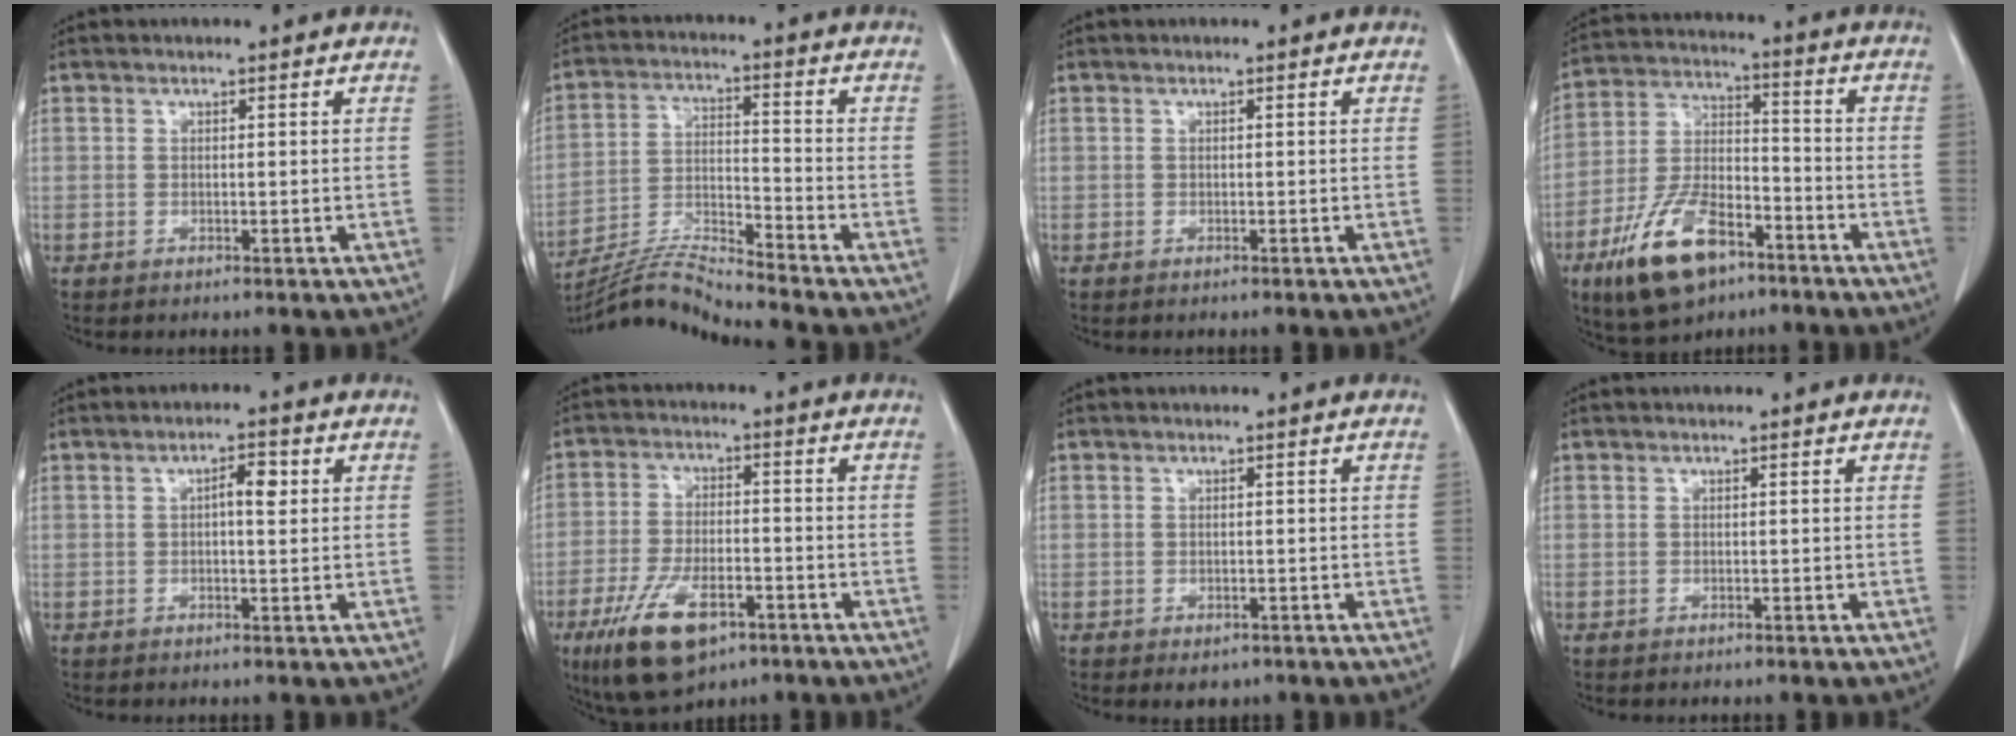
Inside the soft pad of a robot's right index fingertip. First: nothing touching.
{"total": 9.0, "force": [-8.6, -2.1, 1.7], "torque": [-0.039, 0.000, -0.162]}
{"total": 0.0}
{"total": 14.2, "force": [-8.3, 6.5, 9.4], "torque": [-0.192, 0.004, -0.147]}
{"total": 3.0, "force": [0.6, 0.8, 2.8], "torque": [-0.046, 0.006, 0.007]}
{"total": 11.5, "force": [-6.4, 5.1, 8.1], "torque": [-0.161, -0.010, -0.107]}
{"total": 1.9, "force": [-1.1, 1.3, 0.8], "torque": [-0.007, 0.000, -0.006]}
{"total": 0.0}